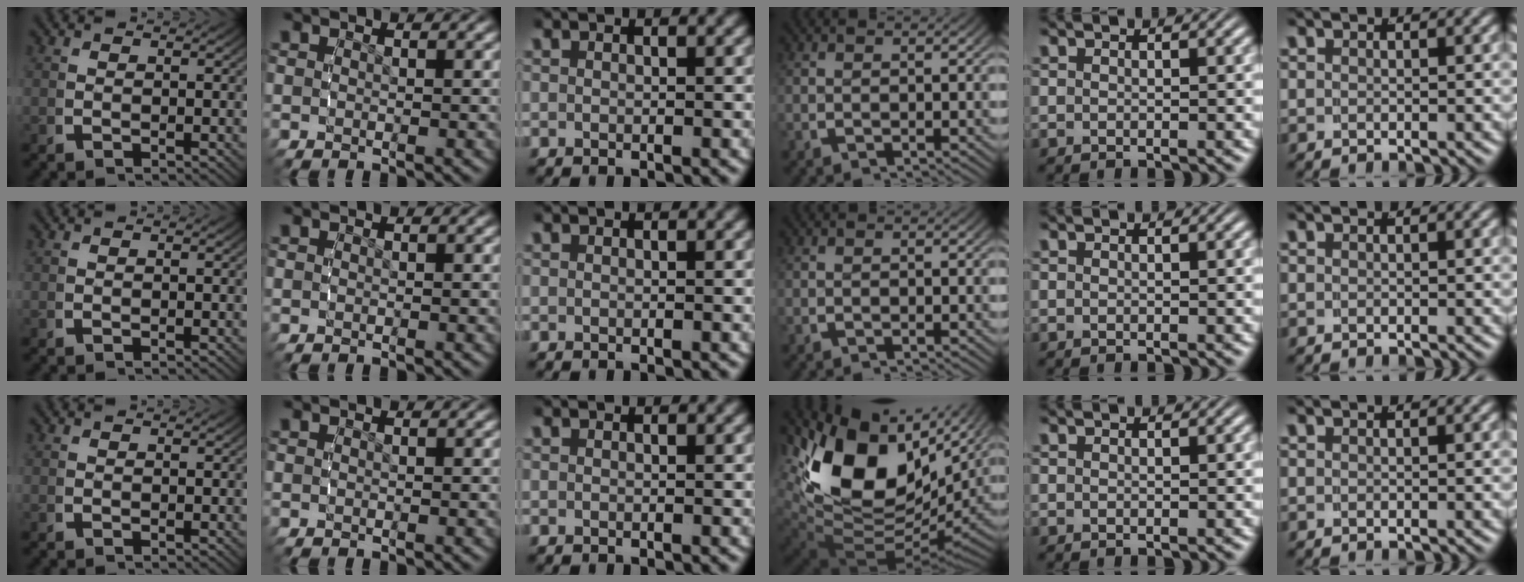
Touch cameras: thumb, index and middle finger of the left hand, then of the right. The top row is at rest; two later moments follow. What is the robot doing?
{"motion": "grasp_and_lifting", "object": "camera"}